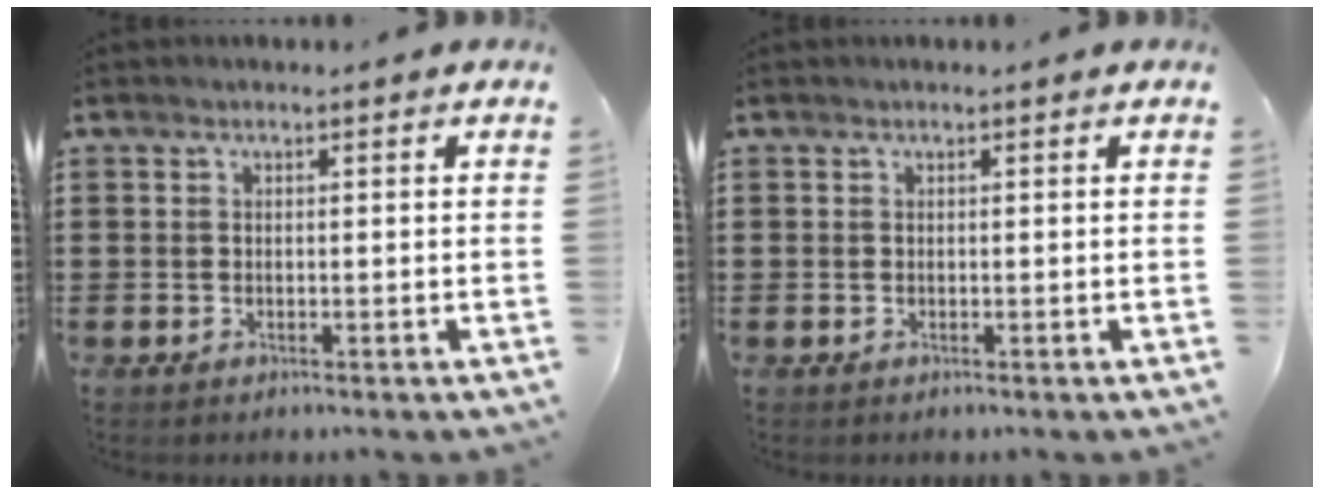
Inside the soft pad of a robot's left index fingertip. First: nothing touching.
{"total": 0.0}